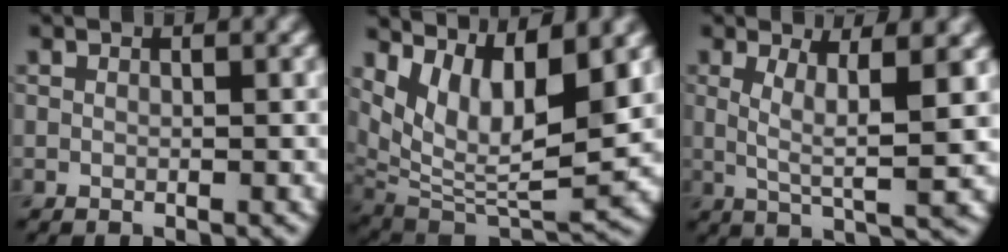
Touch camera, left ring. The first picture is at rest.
{"total": 8.2, "force": [3.7, 3.5, 6.5], "torque": [-0.121, -0.021, 0.073]}
{"total": 5.1, "force": [1.3, 1.0, 4.9], "torque": [-0.090, -0.005, 0.024]}